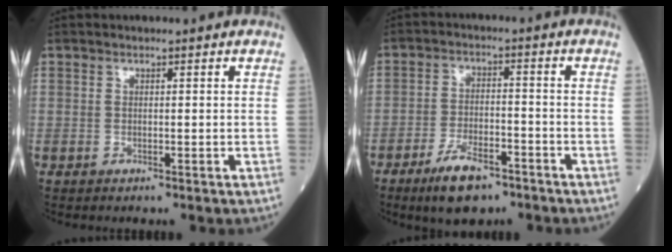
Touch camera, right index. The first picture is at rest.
{"total": 7.9, "force": [-5.4, 2.8, 5.0], "torque": [-0.098, -0.005, -0.093]}